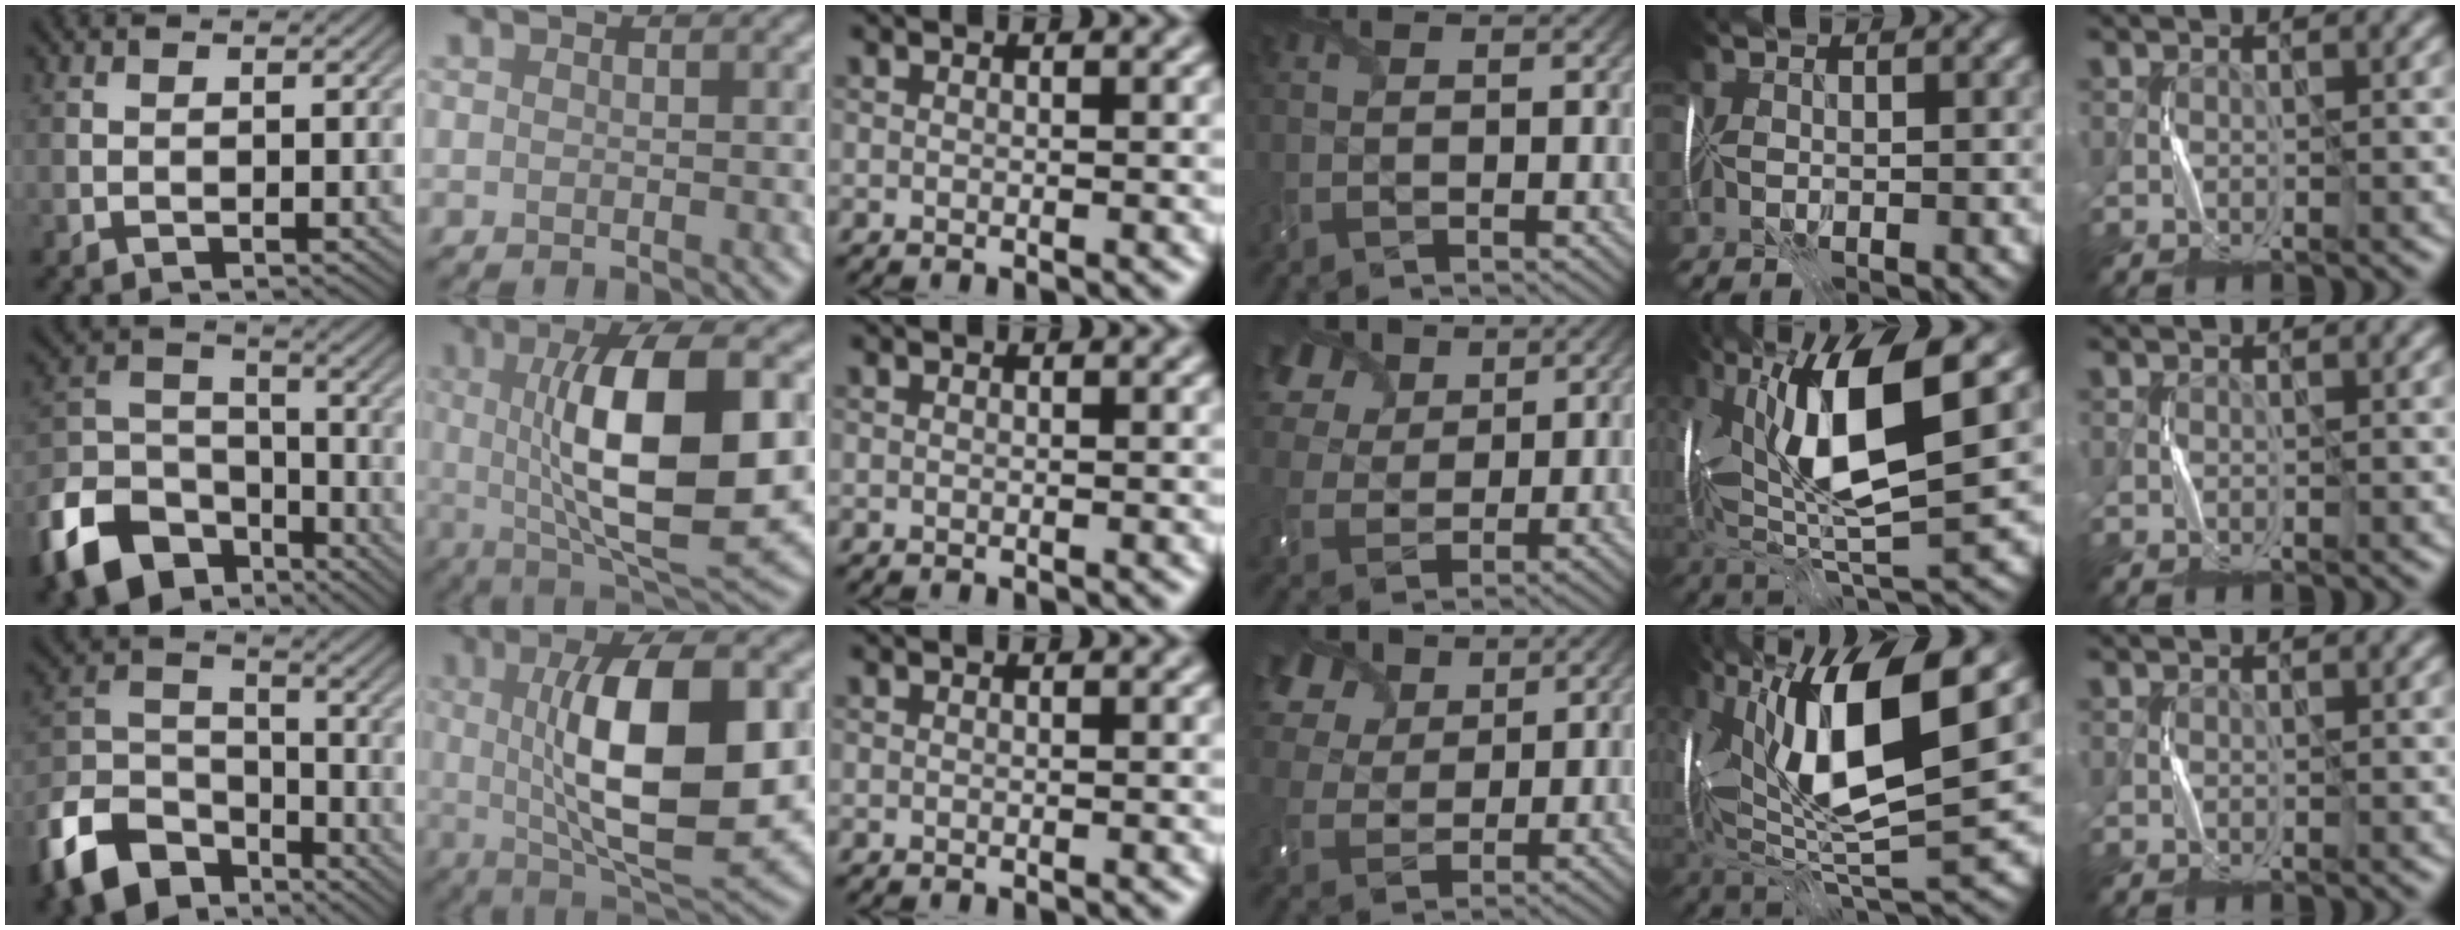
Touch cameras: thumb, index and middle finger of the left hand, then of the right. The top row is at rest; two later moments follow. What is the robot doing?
{"motion": "fold", "object": "plastic wrap"}